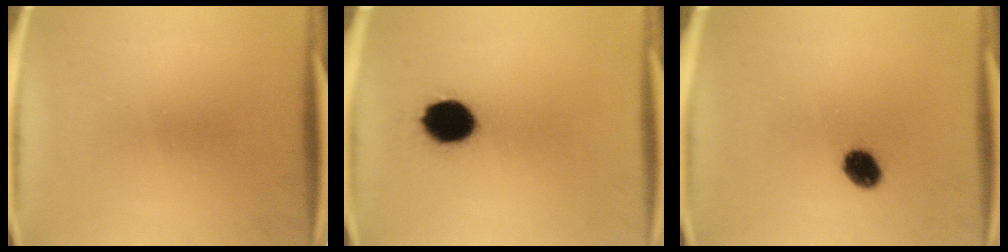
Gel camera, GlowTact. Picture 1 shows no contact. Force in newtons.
{"total": 12.3}
{"total": 5.5}